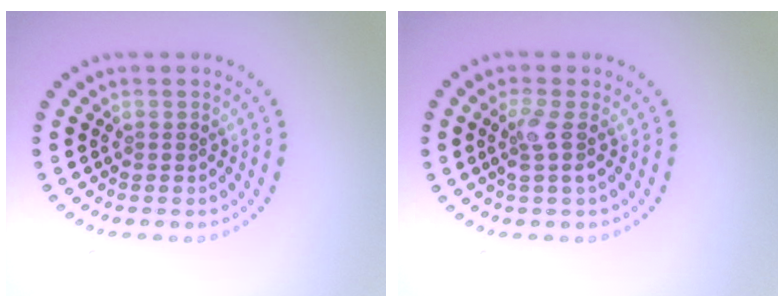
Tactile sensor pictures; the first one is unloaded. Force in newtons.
{"total": 1.8, "press": 1.5, "slide": 1.1}